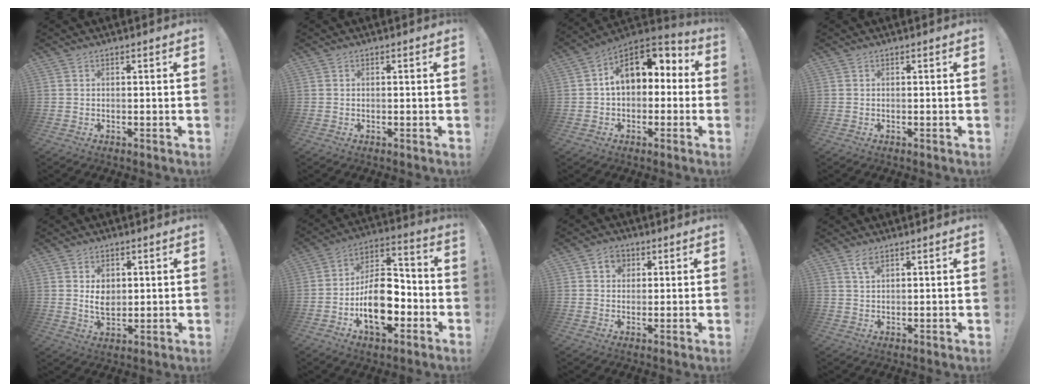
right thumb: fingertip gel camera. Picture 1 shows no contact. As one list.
[{"total": 0.0}, {"total": 13.2, "force": [3.9, 9.0, 8.8], "torque": [-0.124, -0.005, 0.073]}, {"total": 0.0}, {"total": 6.1, "force": [1.6, 4.7, 3.5], "torque": [-0.053, -0.005, 0.024]}, {"total": 17.8, "force": [-5.9, 10.6, 13.0], "torque": [-0.220, 0.039, -0.091]}, {"total": 4.5, "force": [1.7, 3.7, 1.8], "torque": [-0.028, 0.000, 0.029]}, {"total": 3.0, "force": [1.8, 0.9, 2.2], "torque": [-0.038, -0.004, 0.030]}]